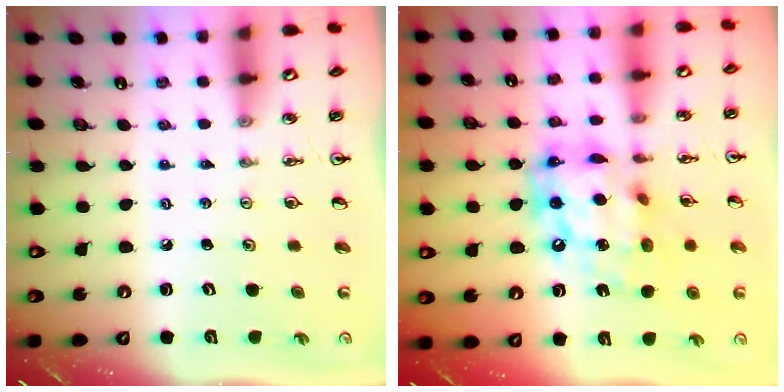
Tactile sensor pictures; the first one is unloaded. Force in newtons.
{"total": 17.7, "press": 17.6, "slide": 1.5}